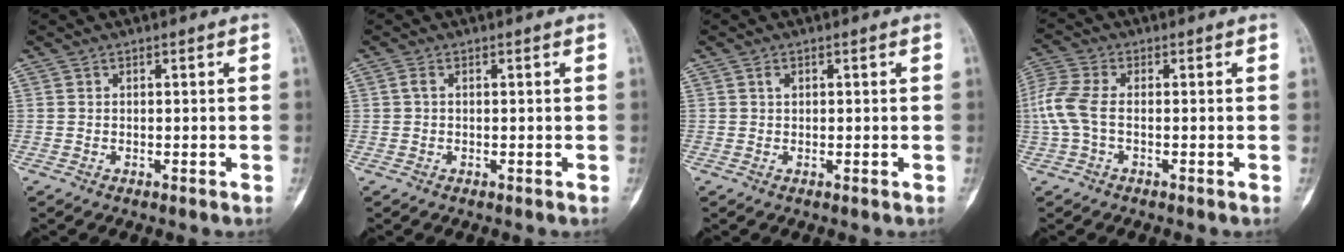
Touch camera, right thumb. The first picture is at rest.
{"total": 0.8, "force": [0.1, 0.4, 0.6], "torque": [-0.015, 0.000, 0.000]}
{"total": 0.9, "force": [0.3, 0.7, 0.5], "torque": [-0.006, 0.001, 0.004]}
{"total": 7.4, "force": [-0.6, 3.8, 6.4], "torque": [-0.166, 0.013, -0.019]}